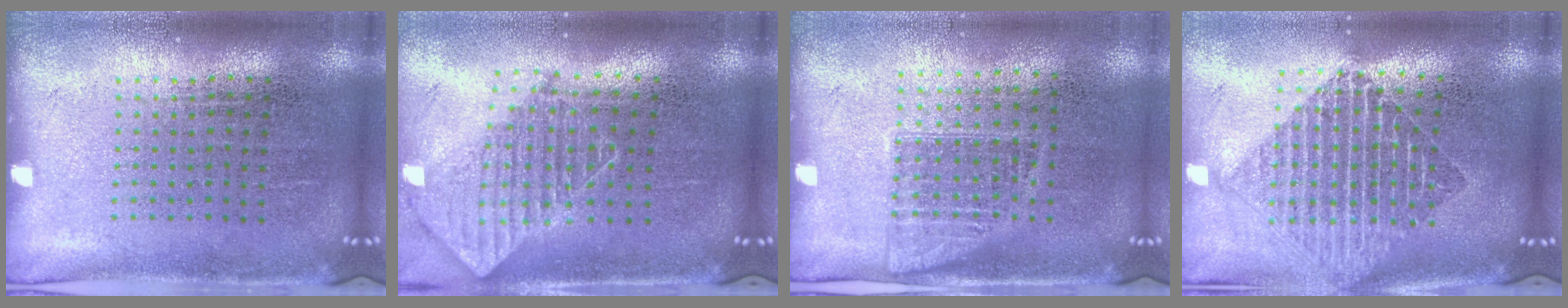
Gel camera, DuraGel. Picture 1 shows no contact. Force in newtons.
{"total": 1.8, "press": 1.5, "slide": 1.1}
{"total": 1.0, "press": 0.9, "slide": 0.5}
{"total": 2.0, "press": 1.7, "slide": 1.1}